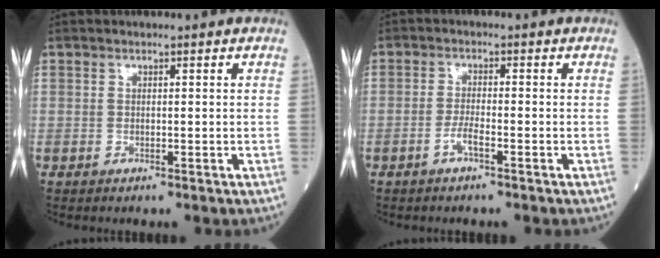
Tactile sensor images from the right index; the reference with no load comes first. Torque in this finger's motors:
{"motor_torque": [0.07, 0.05, 0.21, 0.04]}